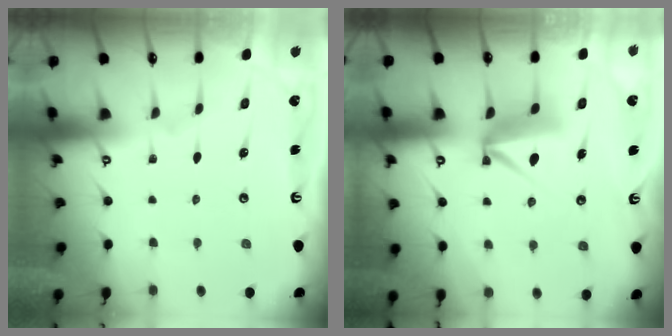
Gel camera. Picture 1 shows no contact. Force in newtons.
{"total": 7.5, "press": 7.5, "slide": 0.6}